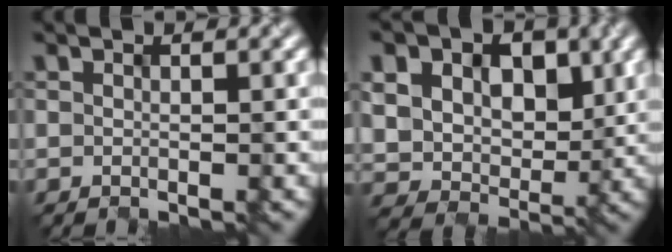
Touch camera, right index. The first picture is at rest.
{"total": 12.3, "force": [4.5, 9.5, 6.4], "torque": [-0.119, 0.021, 0.076]}